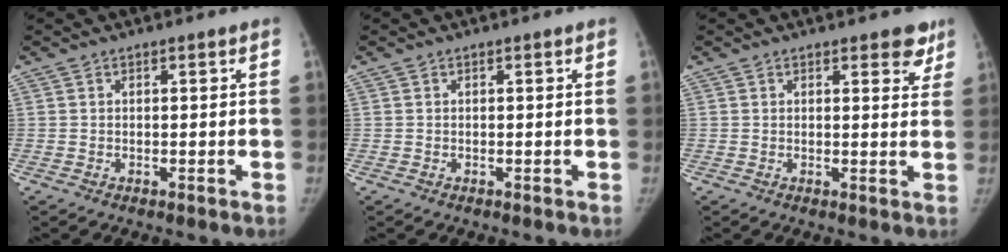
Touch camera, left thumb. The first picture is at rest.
{"total": 0.0}
{"total": 4.3, "force": [2.9, 2.0, 2.4], "torque": [0.005, -0.013, 0.031]}